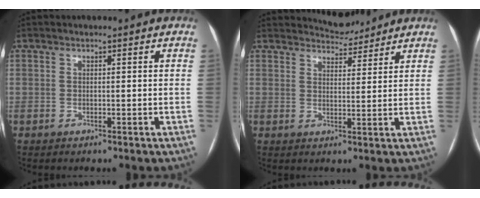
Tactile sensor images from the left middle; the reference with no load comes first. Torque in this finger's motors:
{"motor_torque": [0.01, -0.10, -0.03, -0.02]}